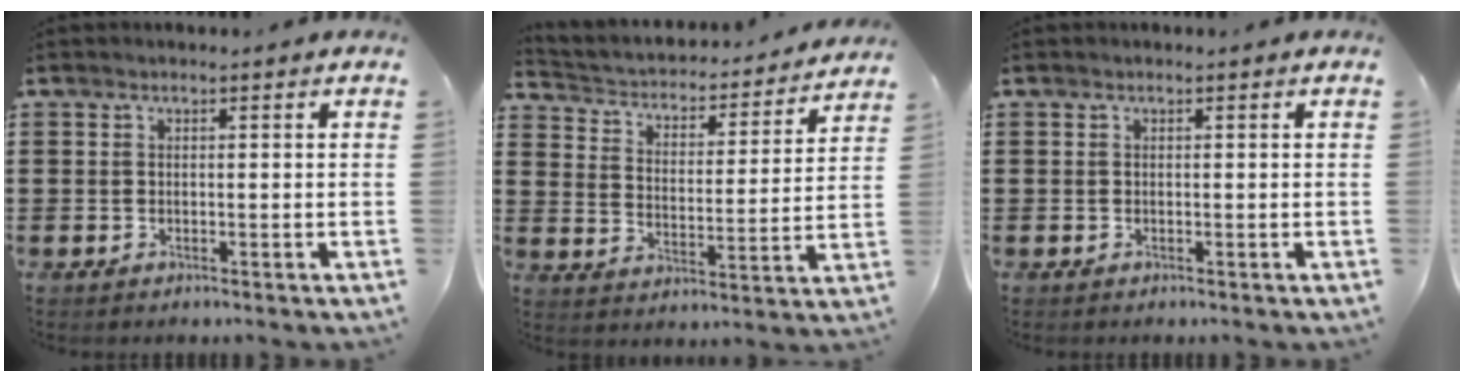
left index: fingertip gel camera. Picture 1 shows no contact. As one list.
[{"total": 2.4, "force": [2.2, 0.9, 0.4], "torque": [-0.025, -0.025, 0.025]}, {"total": 0.0}]